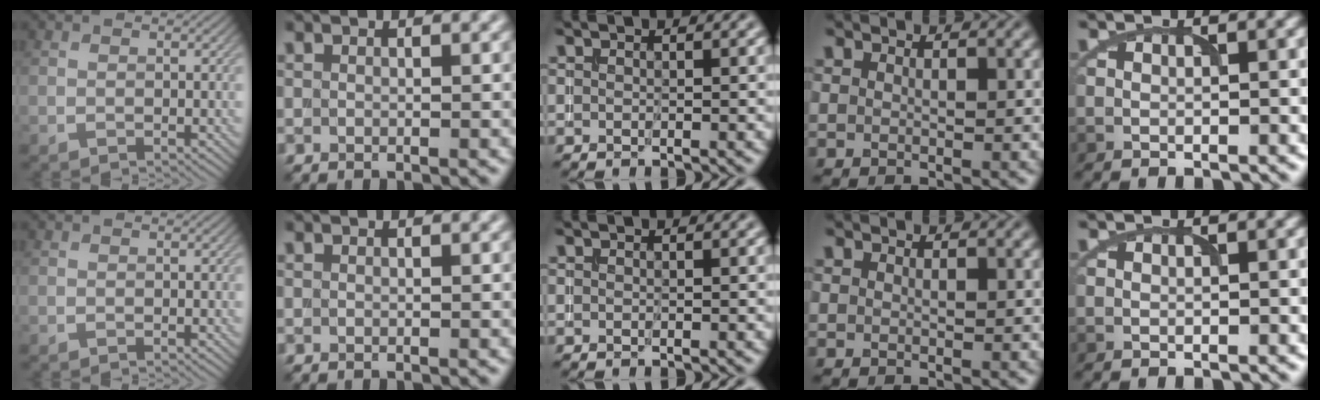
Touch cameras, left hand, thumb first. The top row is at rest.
{}